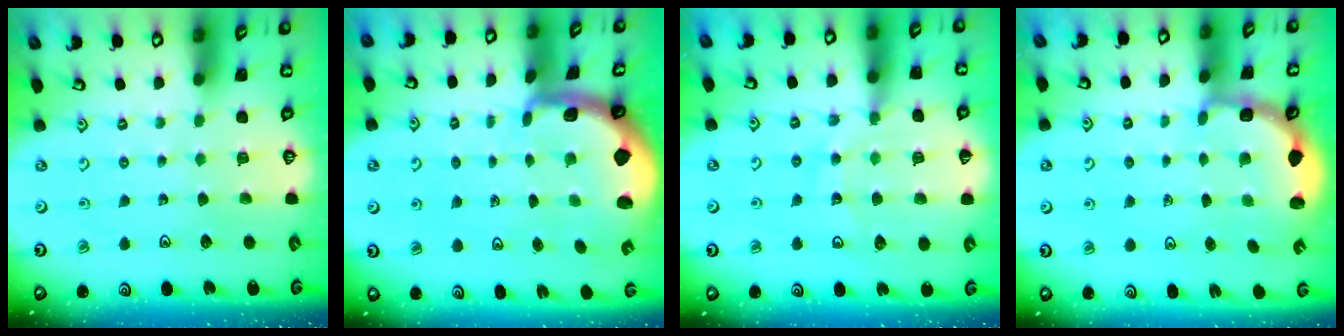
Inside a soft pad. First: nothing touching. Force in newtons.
{"total": 1.7, "press": 1.7, "slide": 0.4}
{"total": 12.8, "press": 12.8, "slide": 1.5}
{"total": 3.4, "press": 3.1, "slide": 1.4}